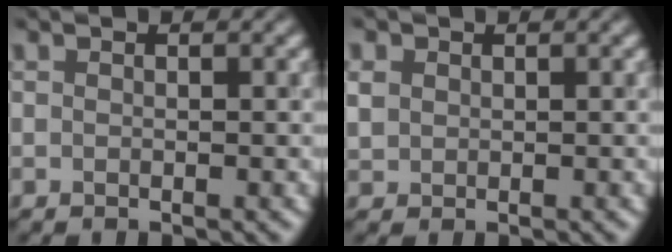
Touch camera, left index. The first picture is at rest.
{"total": 1.3, "force": [0.4, 1.2, 0.2], "torque": [-0.003, 0.001, 0.008]}